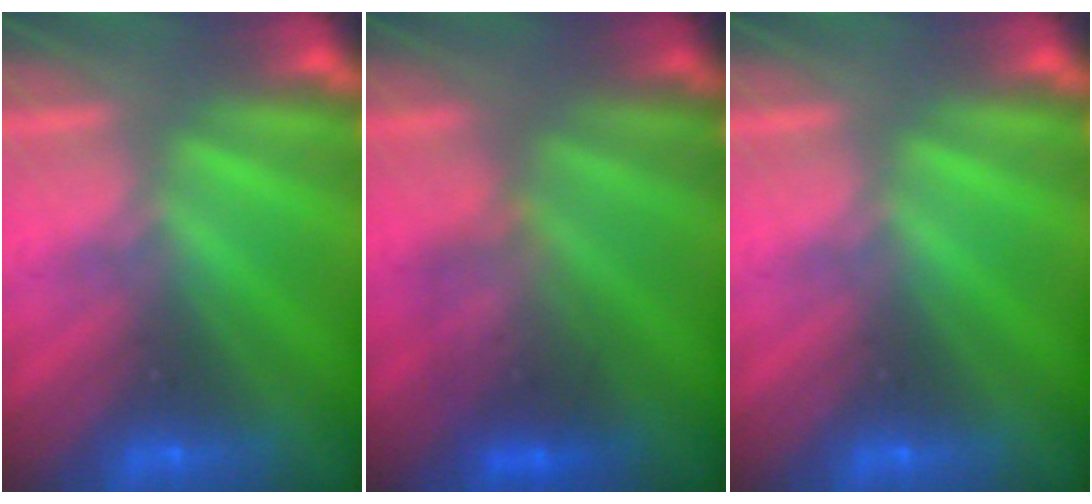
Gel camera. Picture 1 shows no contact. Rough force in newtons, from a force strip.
{"total": 2.4}
{"total": 0.0}